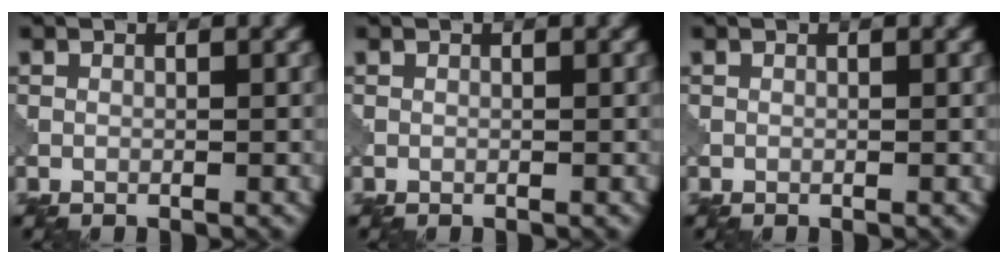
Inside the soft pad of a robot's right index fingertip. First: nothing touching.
{"total": 0.0}
{"total": 0.0}